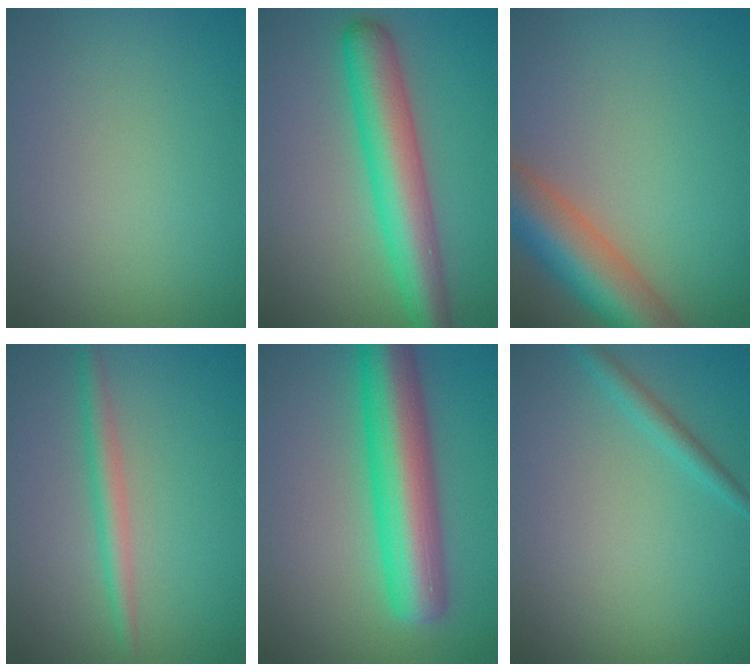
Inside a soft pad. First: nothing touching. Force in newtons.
{"total": 6.7, "press": 6.7, "slide": 0.2}
{"total": 8.2, "press": 8.2, "slide": 0.3}
{"total": 2.2, "press": 2.2, "slide": 0.0}
{"total": 8.9, "press": 8.9, "slide": 0.2}
{"total": 1.5, "press": 1.5, "slide": 0.1}